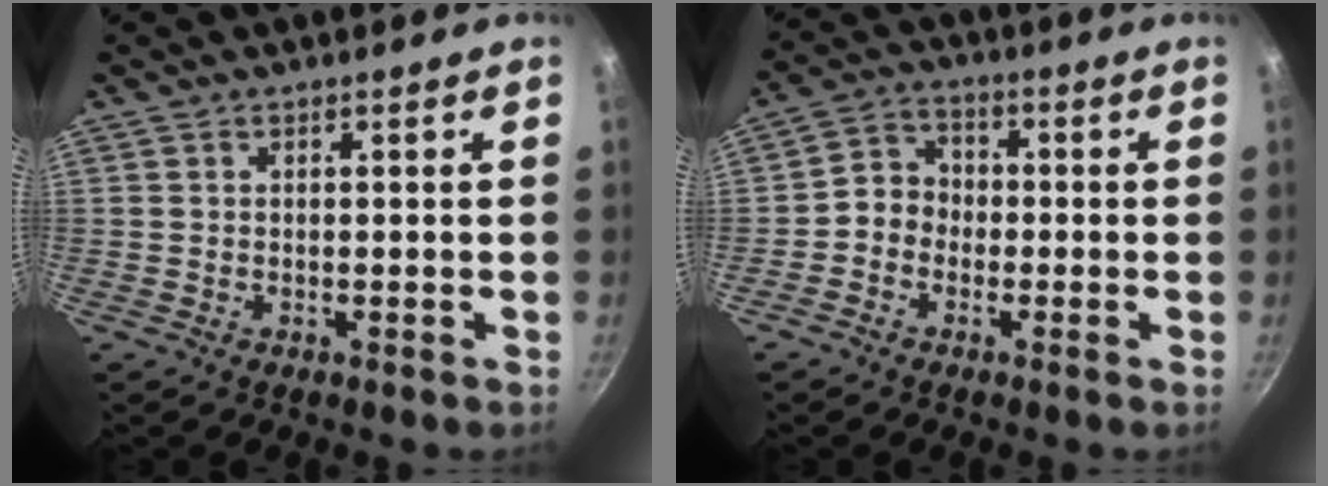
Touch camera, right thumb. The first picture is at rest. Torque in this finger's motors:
{"motor_torque": [-0.04, 0.08, -0.16, 0.25, 0.10]}